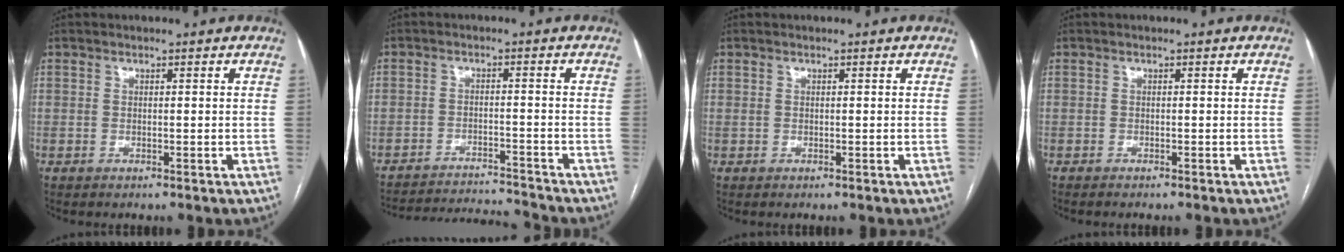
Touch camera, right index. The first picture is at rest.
{"total": 10.5, "force": [-10.4, -0.1, 1.0], "torque": [-0.020, 0.004, -0.160]}
{"total": 0.0}
{"total": 2.1, "force": [-1.8, 0.3, 0.9], "torque": [-0.013, -0.003, -0.021]}